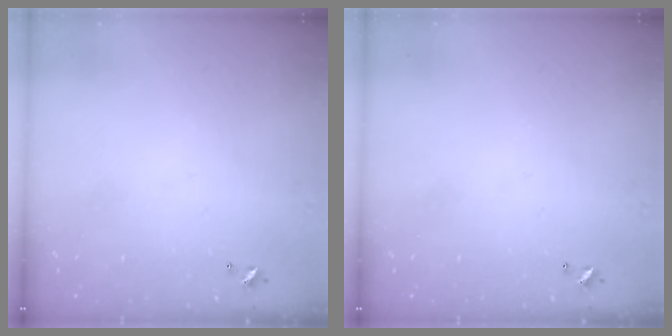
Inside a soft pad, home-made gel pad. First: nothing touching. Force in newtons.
{"total": 0.0}